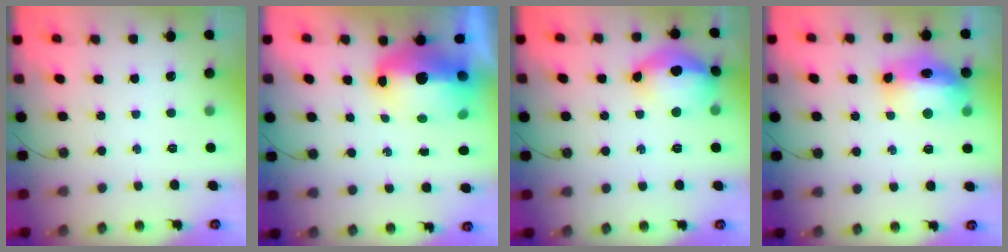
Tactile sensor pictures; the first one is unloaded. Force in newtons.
{"total": 16.0, "press": 15.9, "slide": 1.8}
{"total": 23.0, "press": 19.6, "slide": 12.0}
{"total": 14.4, "press": 14.3, "slide": 1.3}